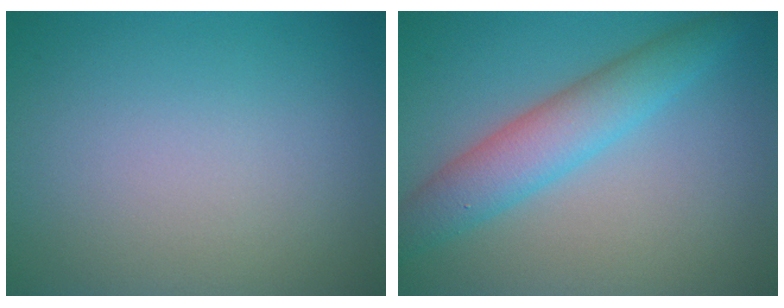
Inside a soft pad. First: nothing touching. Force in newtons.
{"total": 4.8, "press": 4.8, "slide": 0.3}